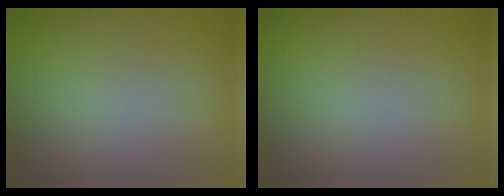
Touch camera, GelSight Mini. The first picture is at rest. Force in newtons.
{"total": 0.0}